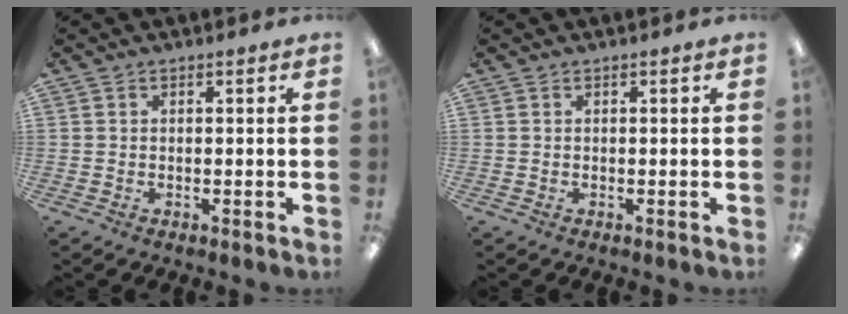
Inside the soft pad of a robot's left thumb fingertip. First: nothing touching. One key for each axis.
{"total": 0.0}